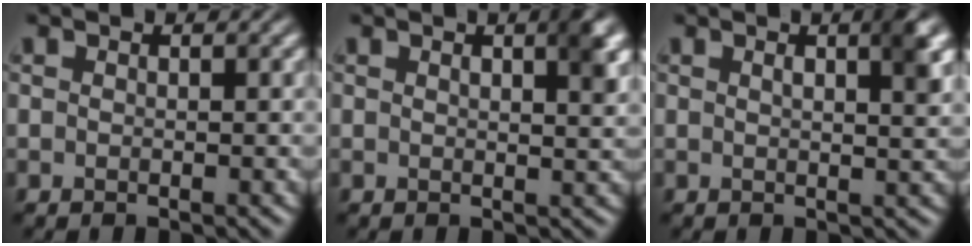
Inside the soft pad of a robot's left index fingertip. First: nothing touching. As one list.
[{"total": 3.3, "force": [1.4, 1.0, 2.8], "torque": [-0.029, 0.007, 0.018]}, {"total": 3.6, "force": [1.4, 1.0, 3.1], "torque": [-0.032, 0.009, 0.017]}]